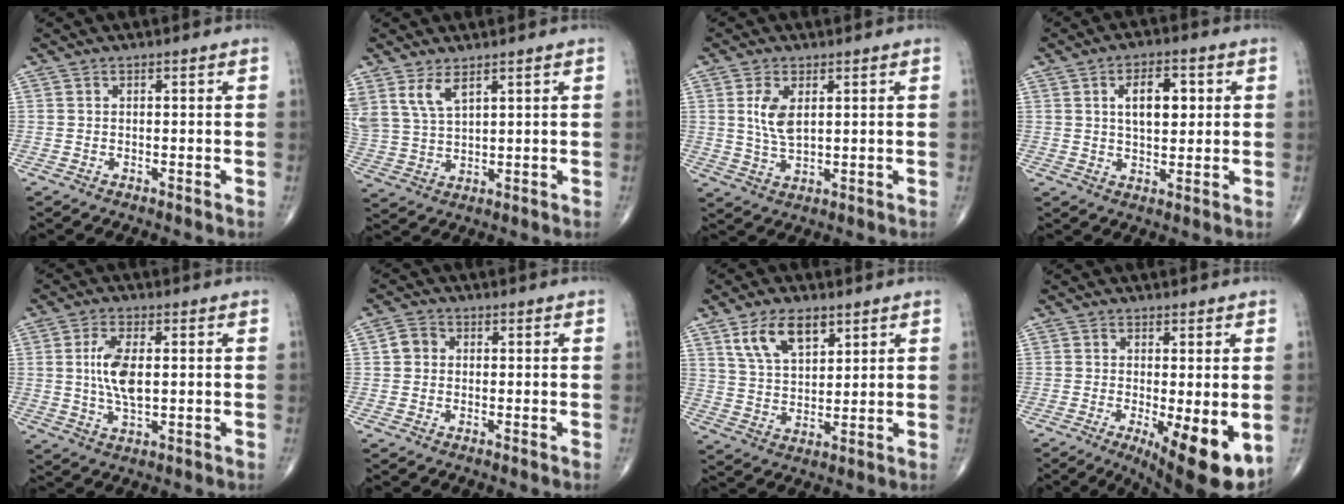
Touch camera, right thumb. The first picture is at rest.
{"total": 6.5, "force": [4.0, 2.7, 4.3], "torque": [-0.088, -0.016, 0.091]}
{"total": 6.0, "force": [1.7, 3.0, 4.9], "torque": [-0.096, -0.011, 0.038]}
{"total": 8.1, "force": [2.0, 4.3, 6.6], "torque": [-0.084, -0.003, 0.033]}
{"total": 7.8, "force": [0.8, 3.5, 7.0], "torque": [-0.141, -0.006, 0.016]}
{"total": 2.9, "force": [0.2, 2.6, 1.3], "torque": [-0.014, 0.007, -0.003]}
{"total": 9.6, "force": [5.3, 5.0, 6.3], "torque": [-0.099, -0.023, 0.105]}
{"total": 11.5, "force": [-3.3, 3.3, 10.5], "torque": [-0.149, -0.024, -0.041]}